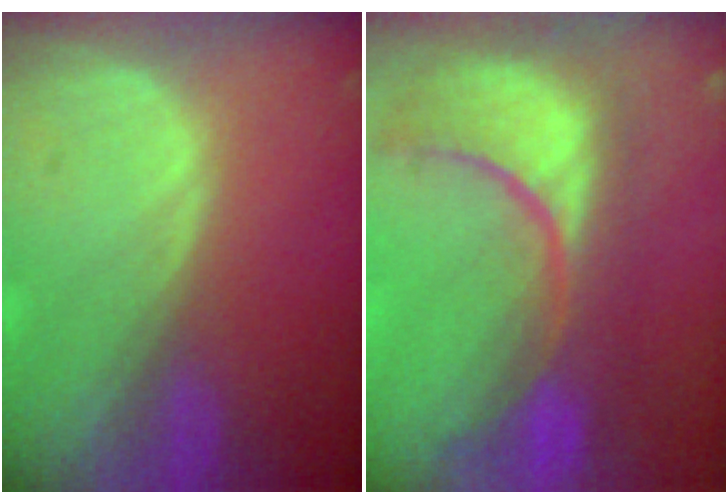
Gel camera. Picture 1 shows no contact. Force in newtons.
{"total": 11.8, "press": 10.8, "slide": 4.8}